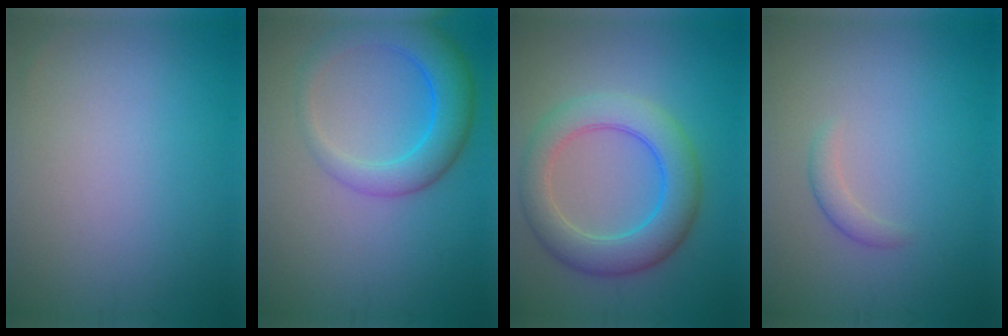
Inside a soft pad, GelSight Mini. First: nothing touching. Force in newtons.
{"total": 5.4, "press": 5.4, "slide": 0.3}
{"total": 6.3, "press": 6.3, "slide": 0.1}
{"total": 1.3, "press": 1.3, "slide": 0.0}